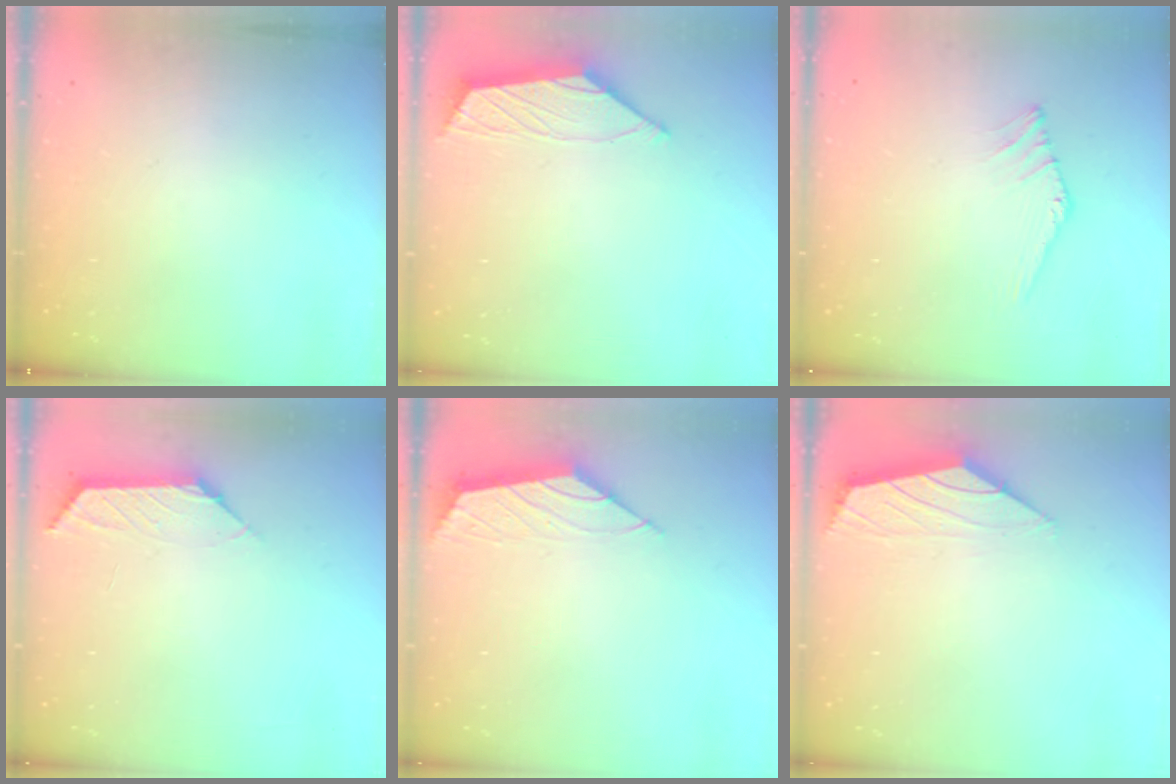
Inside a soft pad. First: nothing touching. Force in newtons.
{"total": 2.4, "press": 2.4, "slide": 0.5}
{"total": 0.9, "press": 0.8, "slide": 0.4}
{"total": 2.8, "press": 2.8, "slide": 0.3}
{"total": 2.2, "press": 2.1, "slide": 0.5}
{"total": 0.0}